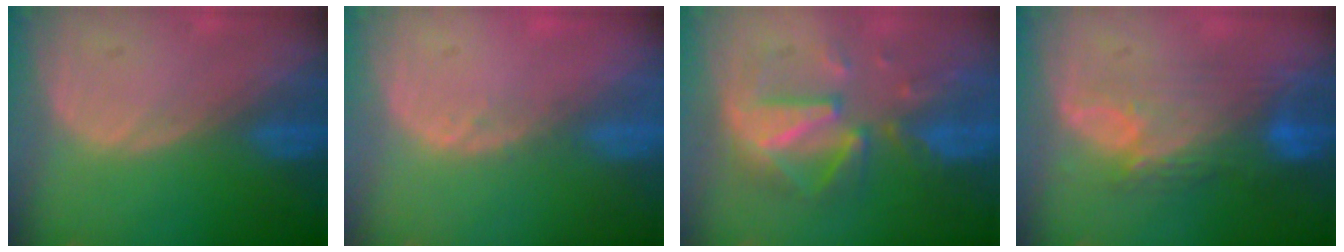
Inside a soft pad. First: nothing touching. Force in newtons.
{"total": 1.3, "press": 1.2, "slide": 0.6}
{"total": 8.8, "press": 8.8, "slide": 0.4}
{"total": 9.6, "press": 8.1, "slide": 5.1}